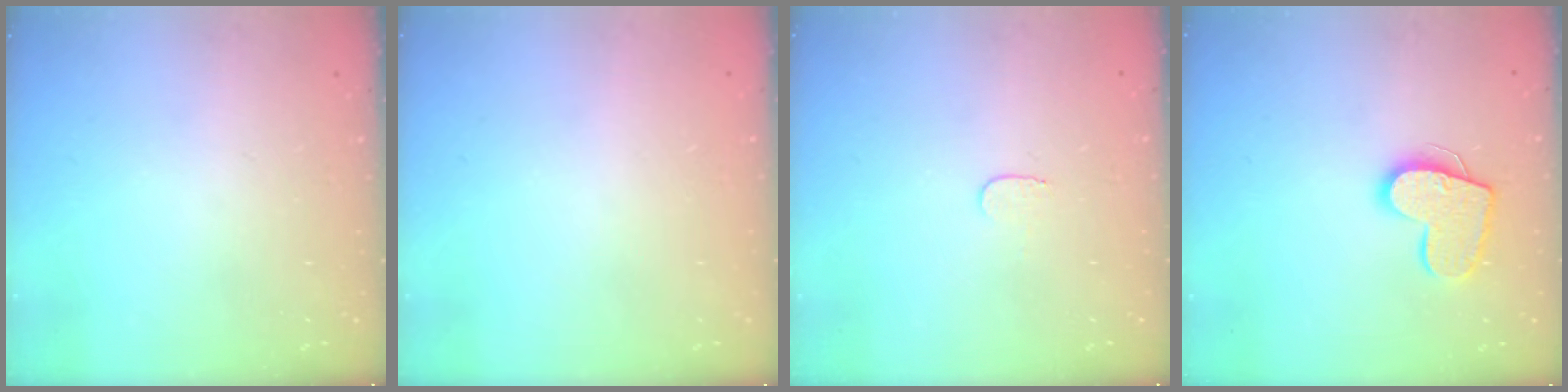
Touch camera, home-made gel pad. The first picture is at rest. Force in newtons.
{"total": 0.6, "press": 0.5, "slide": 0.2}
{"total": 3.2, "press": 3.2, "slide": 0.3}
{"total": 13.9, "press": 13.8, "slide": 1.1}